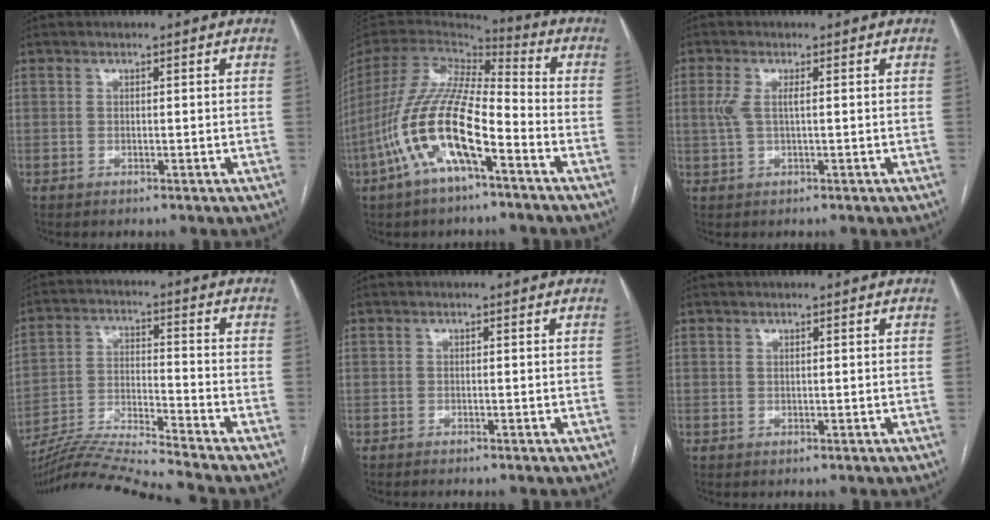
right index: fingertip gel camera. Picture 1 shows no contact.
{"total": 15.8, "force": [-6.6, 4.0, 13.8], "torque": [-0.290, 0.001, -0.124]}
{"total": 2.9, "force": [0.4, 0.7, 2.8], "torque": [-0.077, 0.009, 0.012]}
{"total": 13.6, "force": [-12.7, -3.1, 3.9], "torque": [-0.061, -0.001, -0.227]}
{"total": 1.2, "force": [-1.2, -0.1, 0.4], "torque": [-0.005, 0.000, -0.016]}
{"total": 0.0}